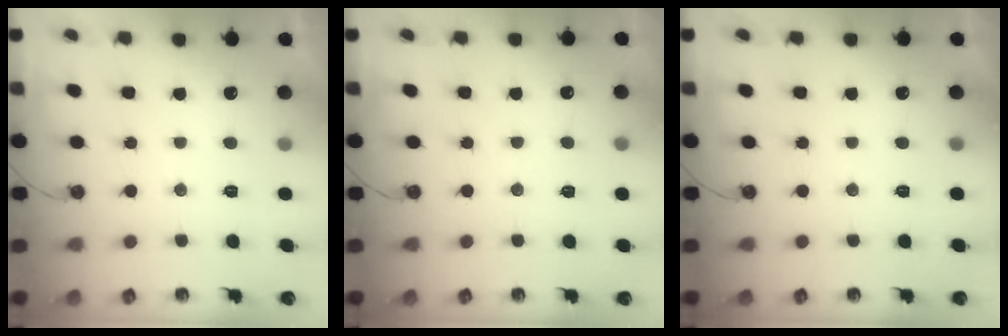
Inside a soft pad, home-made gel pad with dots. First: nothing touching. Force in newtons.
{"total": 4.2, "press": 4.2, "slide": 0.5}
{"total": 0.0}